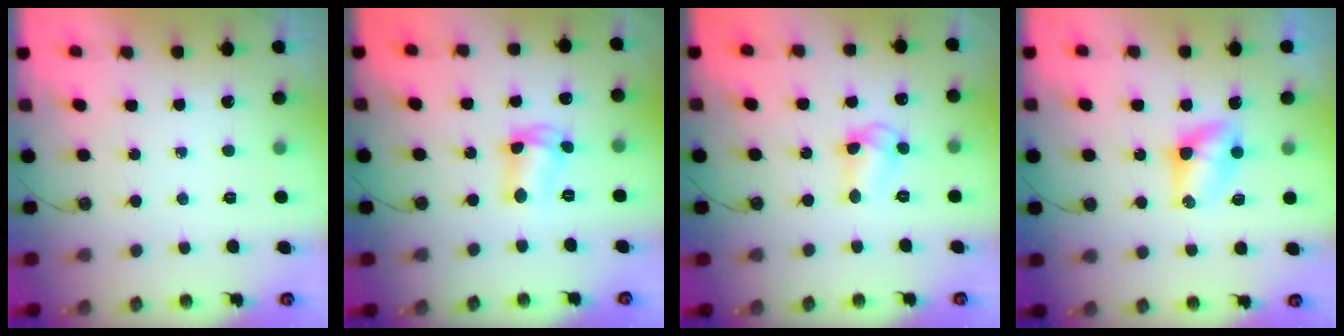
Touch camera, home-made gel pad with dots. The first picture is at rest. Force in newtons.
{"total": 5.8, "press": 5.8, "slide": 0.1}
{"total": 7.4, "press": 7.3, "slide": 0.6}
{"total": 6.0, "press": 5.9, "slide": 0.6}